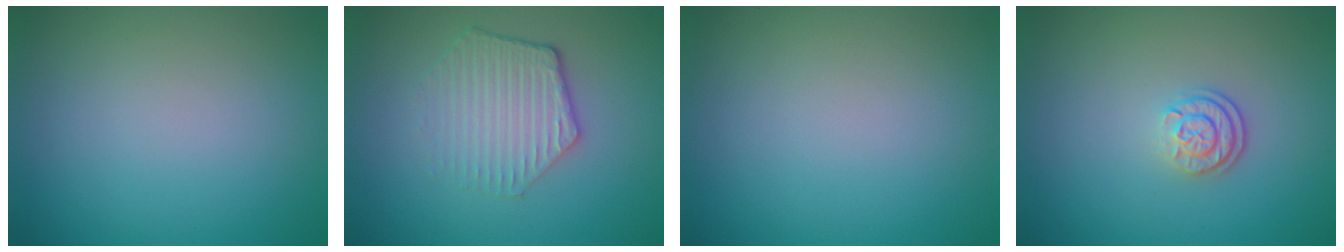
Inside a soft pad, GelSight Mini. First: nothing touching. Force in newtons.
{"total": 3.6, "press": 3.0, "slide": 2.0}
{"total": 0.0}
{"total": 2.3, "press": 1.7, "slide": 1.5}